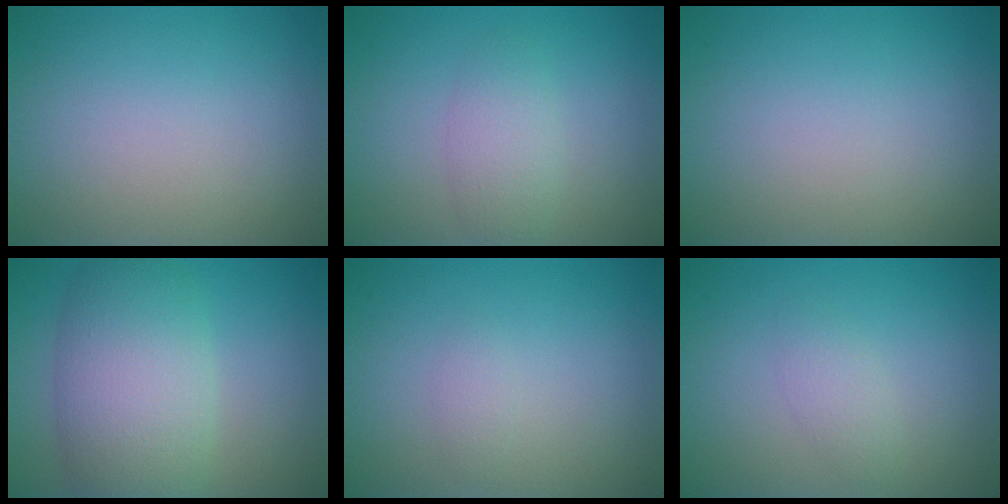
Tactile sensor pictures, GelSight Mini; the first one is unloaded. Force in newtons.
{"total": 2.4, "press": 2.4, "slide": 0.1}
{"total": 0.0}
{"total": 8.3, "press": 8.2, "slide": 0.3}
{"total": 0.8, "press": 0.8, "slide": 0.0}
{"total": 1.5, "press": 1.5, "slide": 0.1}